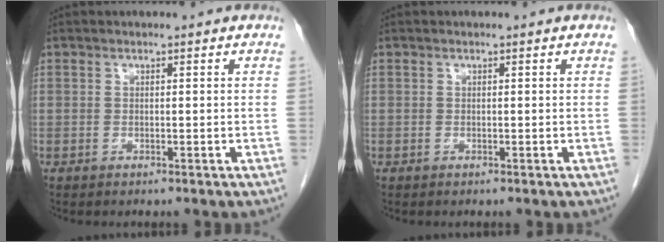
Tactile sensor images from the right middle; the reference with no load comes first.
{"total": 0.0}